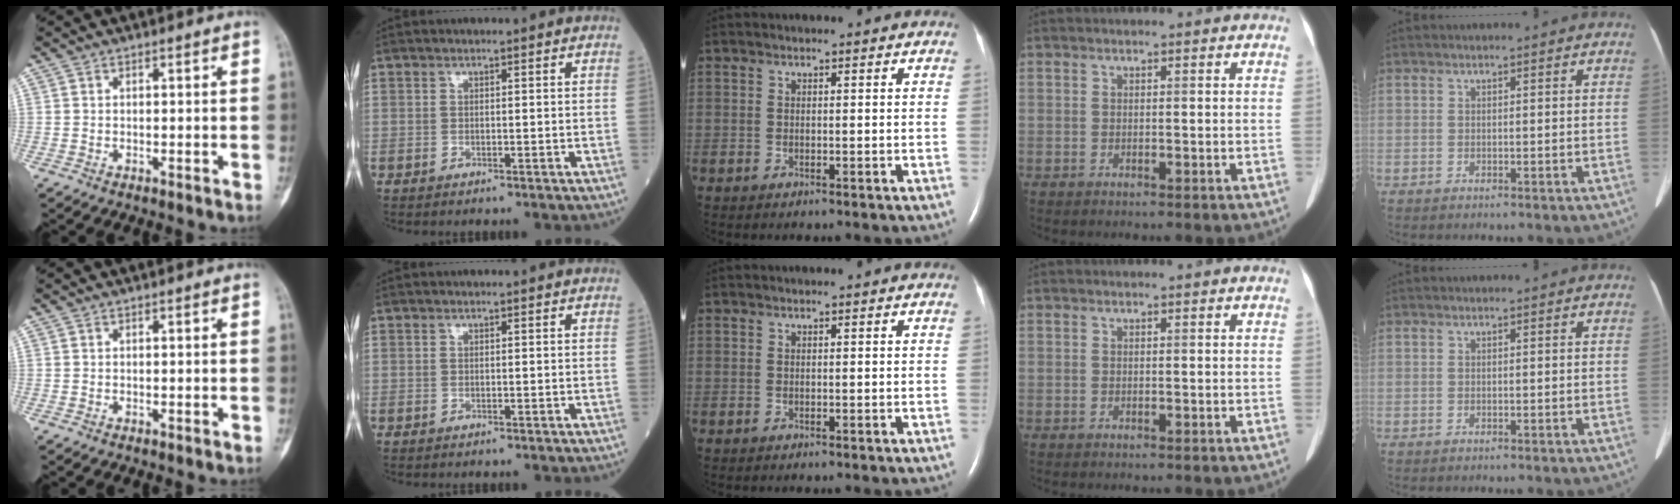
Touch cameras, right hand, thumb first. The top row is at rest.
{}